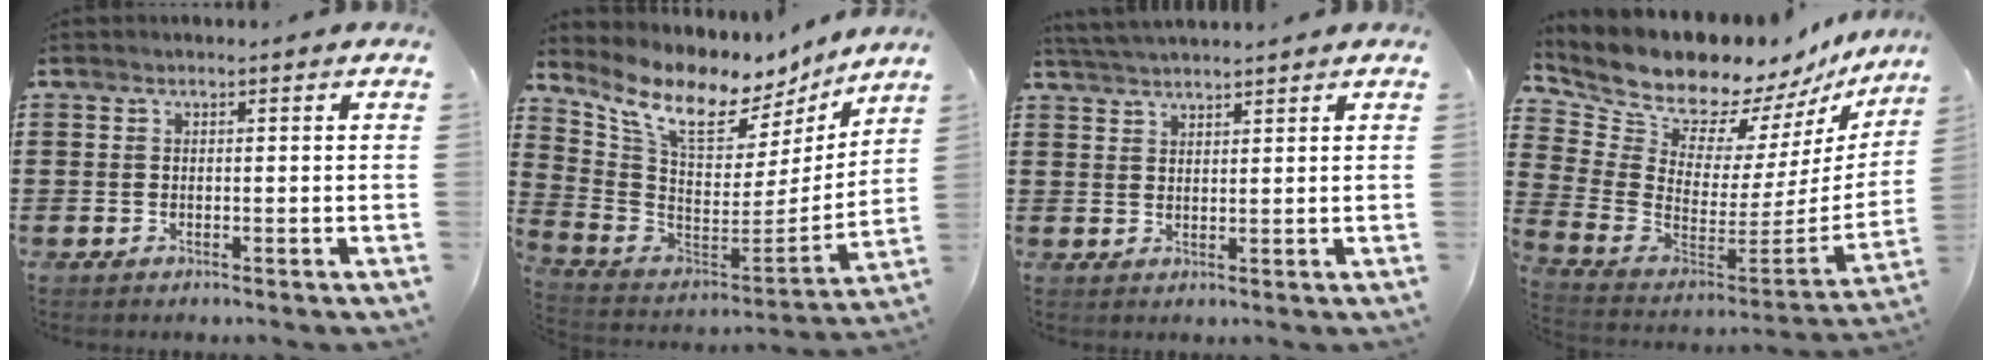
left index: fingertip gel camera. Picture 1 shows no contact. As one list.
[{"total": 10.7, "force": [7.9, 4.2, 5.8], "torque": [-0.138, -0.058, 0.134]}, {"total": 2.7, "force": [2.7, -0.2, 0.4], "torque": [-0.014, -0.003, 0.052]}, {"total": 11.0, "force": [10.3, 3.5, 1.6], "torque": [-0.098, -0.086, 0.187]}]